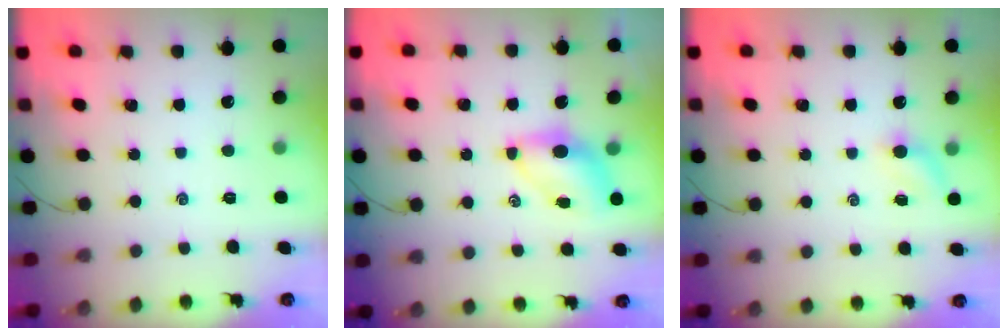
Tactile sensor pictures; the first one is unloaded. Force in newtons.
{"total": 6.6, "press": 6.5, "slide": 1.2}
{"total": 3.7, "press": 3.5, "slide": 1.1}